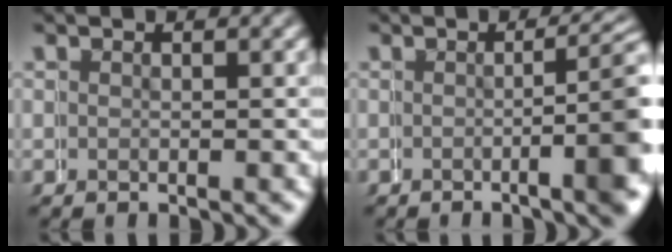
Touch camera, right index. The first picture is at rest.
{"total": 5.0, "force": [-0.7, 0.5, 4.9], "torque": [-0.029, 0.005, -0.013]}